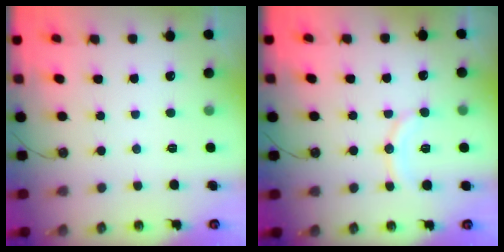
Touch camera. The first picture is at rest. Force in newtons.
{"total": 9.7, "press": 9.5, "slide": 1.8}